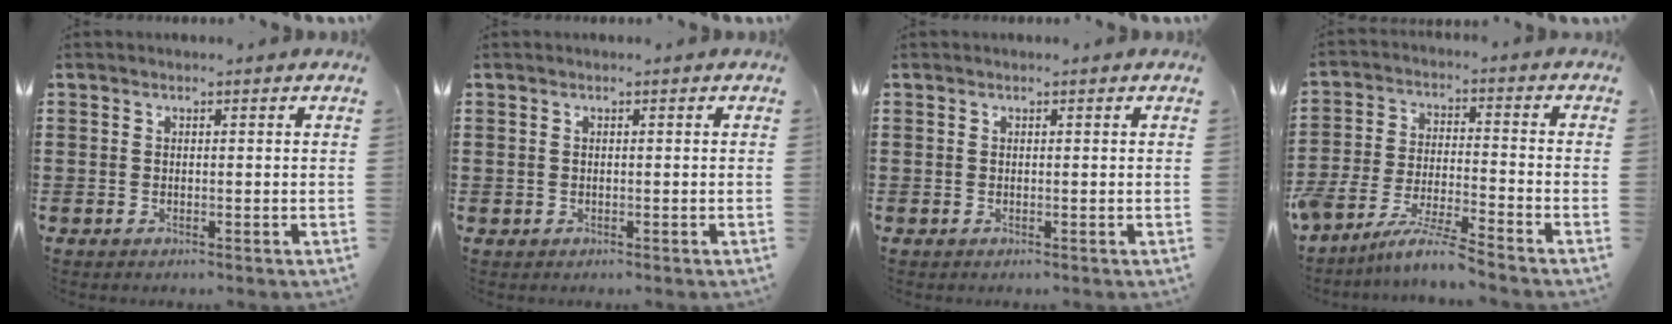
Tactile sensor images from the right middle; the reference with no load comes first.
{"total": 0.0}
{"total": 0.0}
{"total": 7.5, "force": [-7.0, -0.5, 2.6], "torque": [-0.060, -0.010, -0.140]}